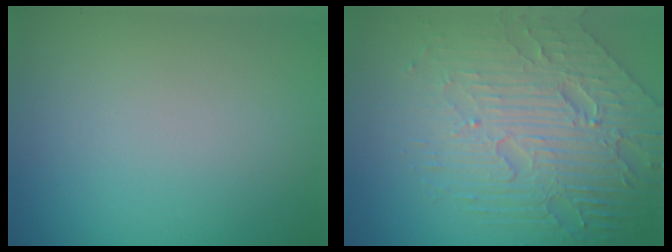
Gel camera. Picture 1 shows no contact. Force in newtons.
{"total": 7.6, "press": 5.3, "slide": 5.4}